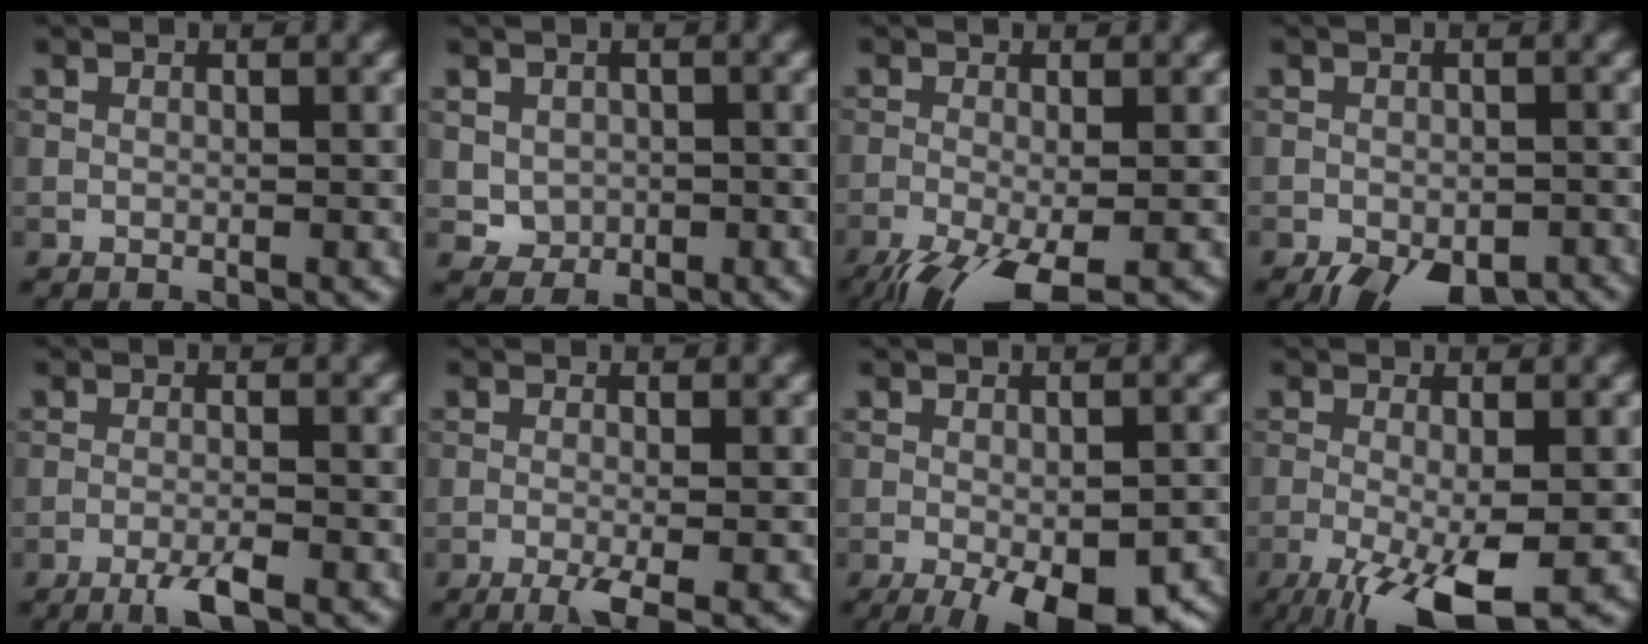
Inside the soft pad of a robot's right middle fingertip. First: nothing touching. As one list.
[{"total": 2.4, "force": [0.0, 2.1, 1.1], "torque": [-0.020, -0.007, 0.001]}, {"total": 7.3, "force": [-4.3, 2.2, 5.5], "torque": [-0.111, -0.025, -0.079]}, {"total": 7.3, "force": [-4.8, 3.4, 4.3], "torque": [-0.056, -0.024, -0.060]}, {"total": 2.7, "force": [-1.7, 0.4, 2.1], "torque": [-0.040, 0.000, -0.035]}, {"total": 3.2, "force": [-1.6, 0.7, 2.7], "torque": [-0.047, -0.003, -0.032]}, {"total": 10.2, "force": [-5.4, 3.8, 7.8], "torque": [-0.117, -0.039, -0.062]}, {"total": 7.9, "force": [-3.6, 2.1, 6.7], "torque": [-0.130, -0.016, -0.059]}]